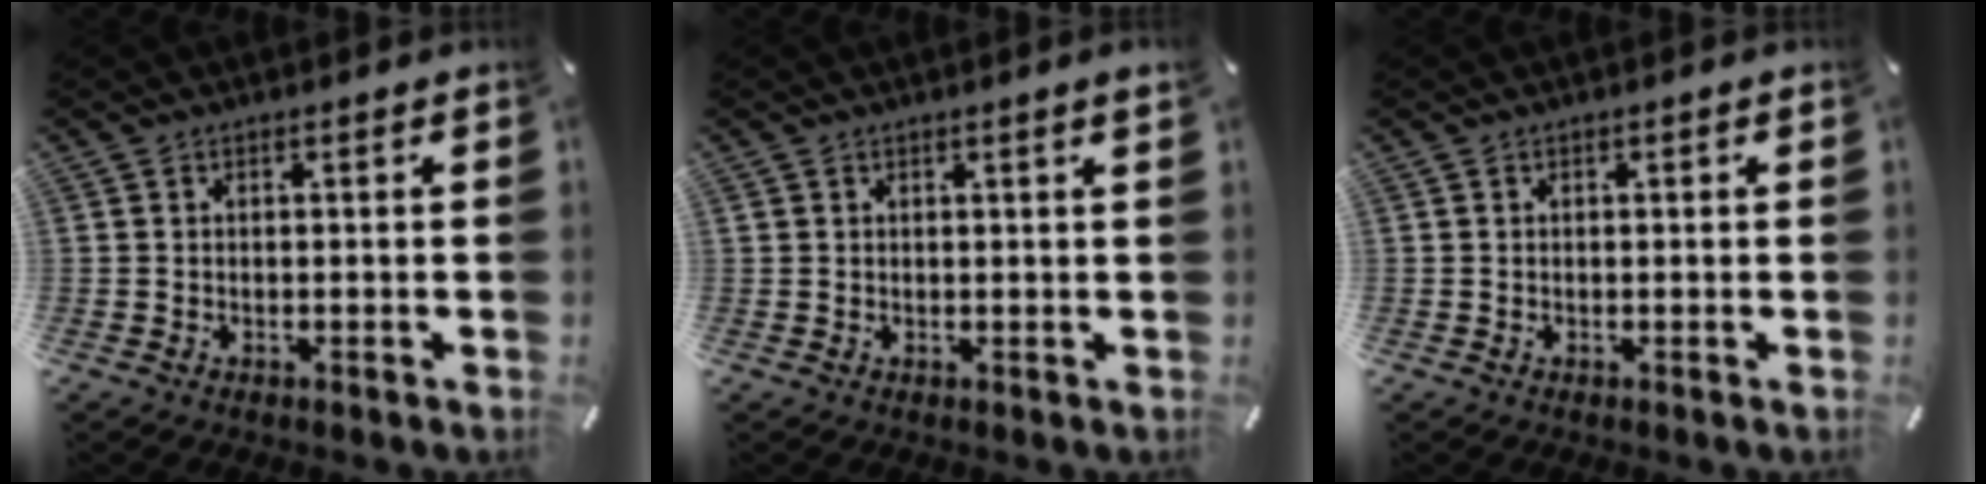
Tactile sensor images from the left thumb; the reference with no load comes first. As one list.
[{"total": 1.2, "force": [0.7, 0.0, 0.9], "torque": [-0.018, -0.001, 0.013]}, {"total": 0.0}]